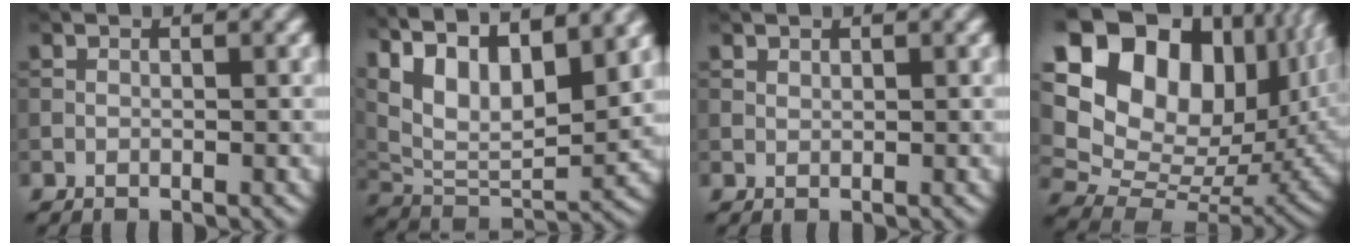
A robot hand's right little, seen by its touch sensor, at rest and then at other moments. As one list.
[{"total": 14.2, "force": [7.6, 6.2, 10.3], "torque": [-0.202, 0.035, 0.119]}, {"total": 0.6, "force": [0.5, 0.2, 0.1], "torque": [-0.003, -0.001, 0.012]}, {"total": 19.7, "force": [8.0, 13.0, 12.4], "torque": [-0.244, 0.050, 0.148]}]